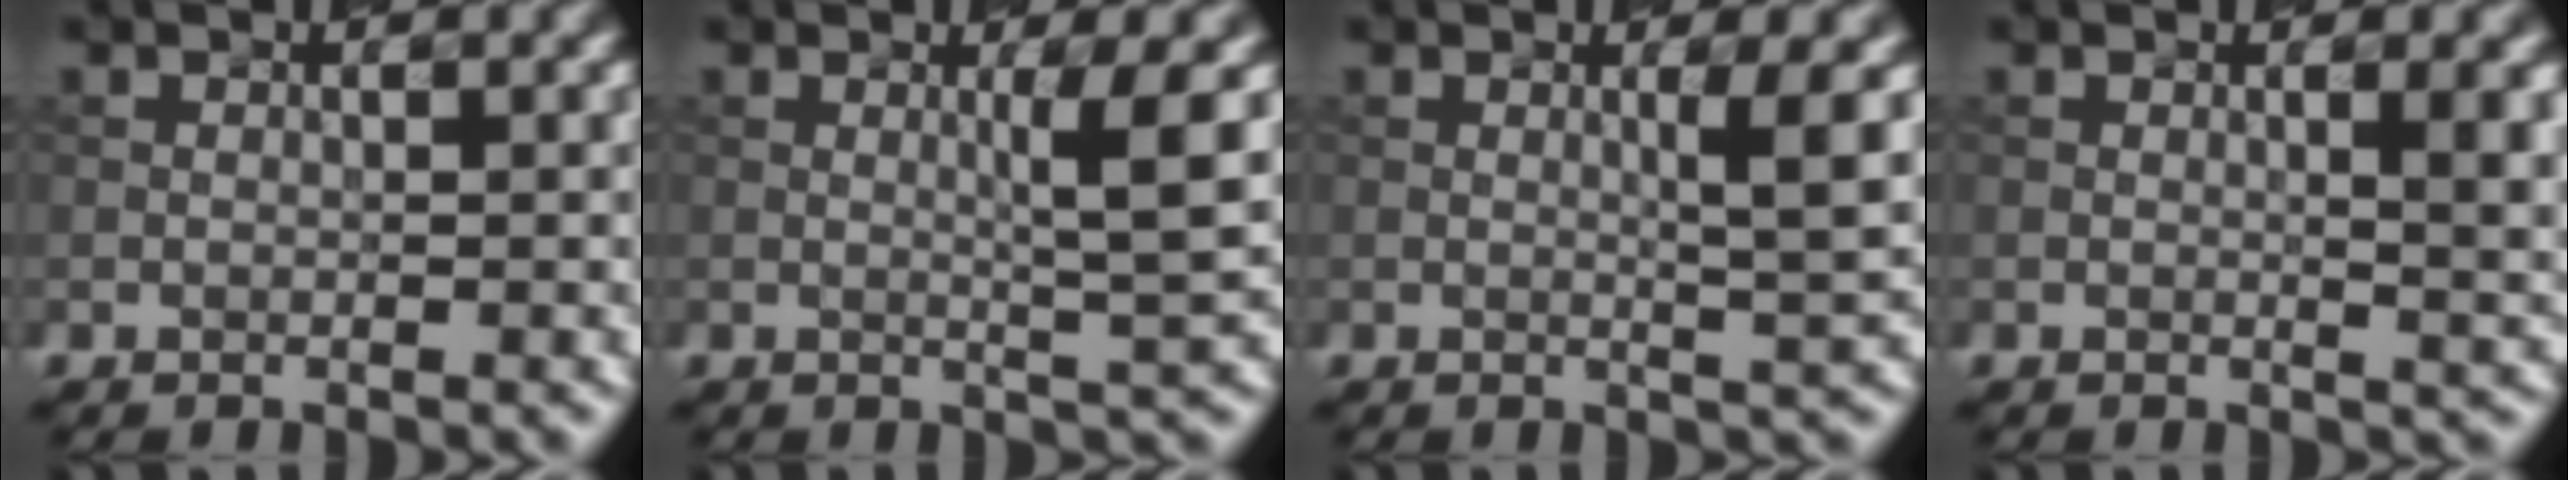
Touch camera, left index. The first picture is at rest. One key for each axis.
{"total": 3.4, "fx": 0.5, "fy": 0.2, "fz": 3.4, "tx": -0.054, "ty": -0.002, "tz": 0.016}
{"total": 3.0, "fx": 0.5, "fy": 0.3, "fz": 2.9, "tx": -0.043, "ty": -0.003, "tz": 0.013}
{"total": 3.7, "fx": 0.7, "fy": 1.1, "fz": 3.4, "tx": -0.033, "ty": 0.003, "tz": 0.015}